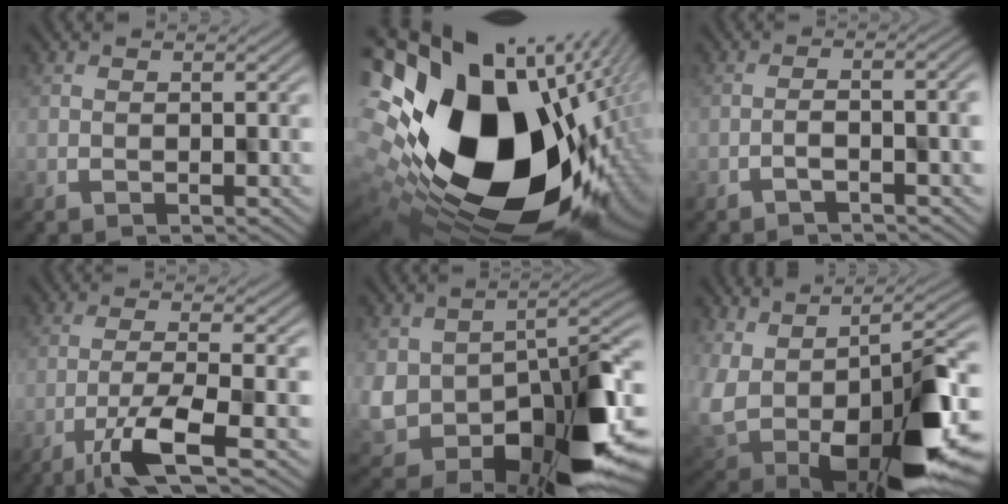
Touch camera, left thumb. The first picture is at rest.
{"total": 21.8, "force": [3.3, 14.4, 16.1], "torque": [-0.293, -0.085, 0.087]}
{"total": 2.9, "force": [-1.6, 0.6, 2.3], "torque": [-0.024, 0.009, -0.029]}
{"total": 6.4, "force": [-2.7, 1.0, 5.8], "torque": [-0.103, -0.001, -0.054]}
{"total": 13.9, "force": [-2.0, 9.5, 10.0], "torque": [-0.165, -0.060, -0.012]}
{"total": 16.5, "force": [1.0, 9.0, 13.7], "torque": [-0.251, -0.069, 0.063]}